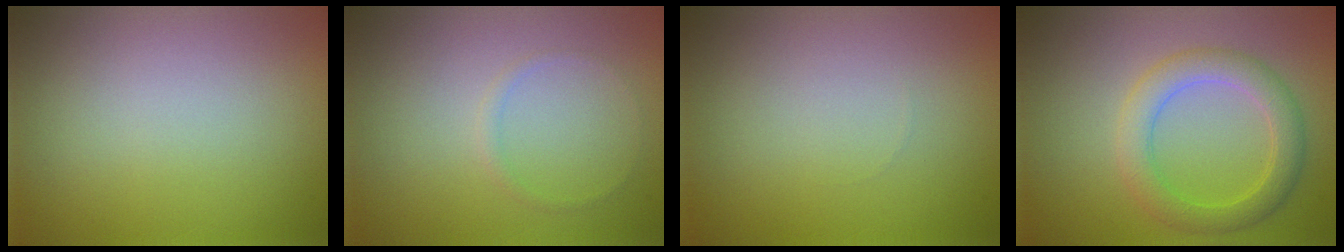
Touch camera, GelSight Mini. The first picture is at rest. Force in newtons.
{"total": 0.7, "press": 0.7, "slide": 0.1}
{"total": 0.0}
{"total": 3.8, "press": 3.8, "slide": 0.2}